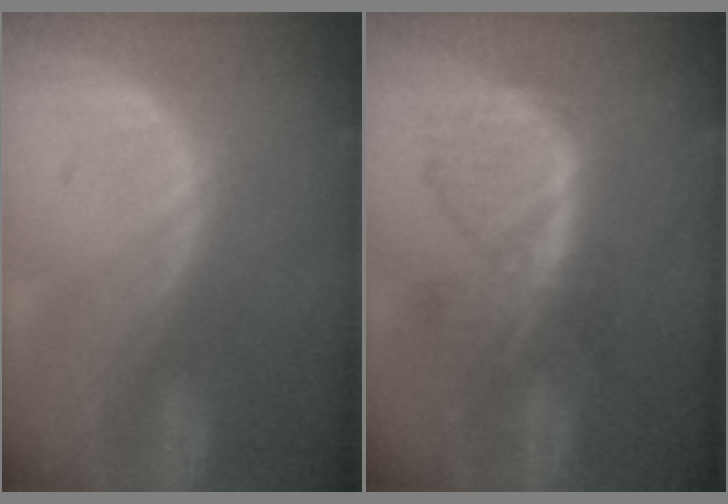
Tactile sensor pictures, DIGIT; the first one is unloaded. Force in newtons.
{"total": 8.2, "press": 7.1, "slide": 4.0}